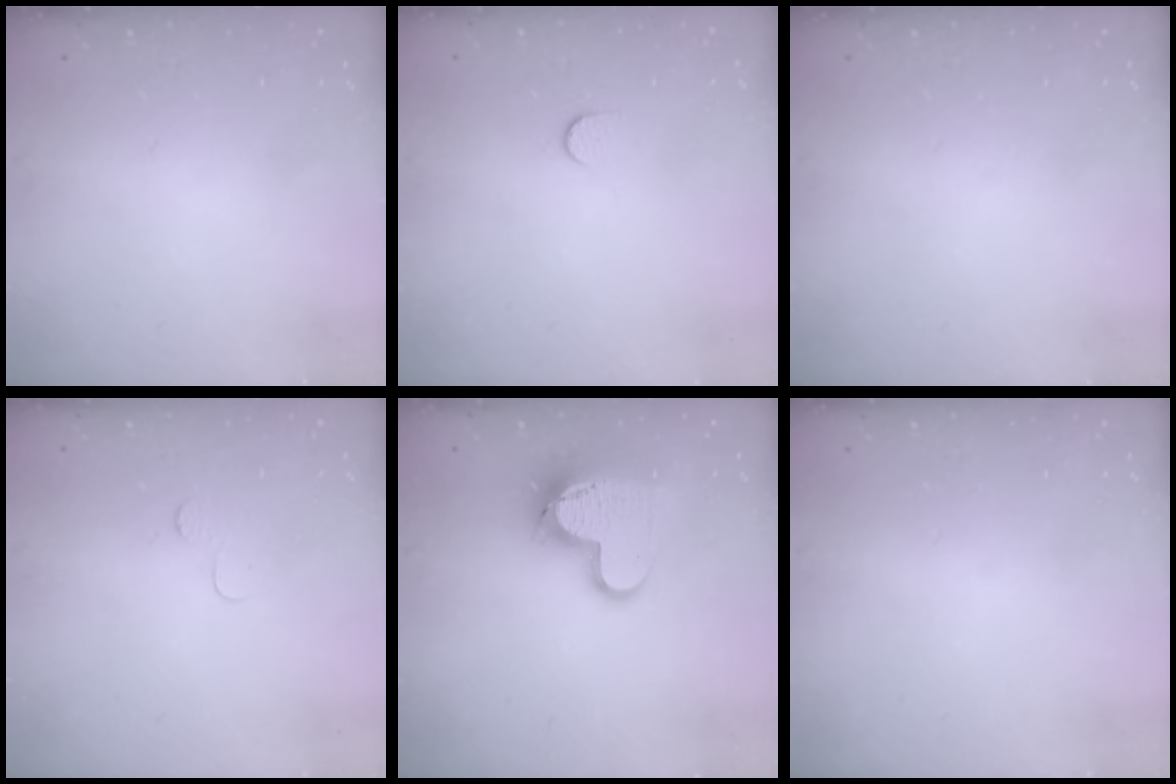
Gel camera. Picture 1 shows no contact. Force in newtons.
{"total": 5.7, "press": 5.6, "slide": 0.6}
{"total": 0.0}
{"total": 3.7, "press": 3.7, "slide": 0.4}
{"total": 15.0, "press": 15.0, "slide": 1.0}
{"total": 0.8, "press": 0.5, "slide": 0.6}